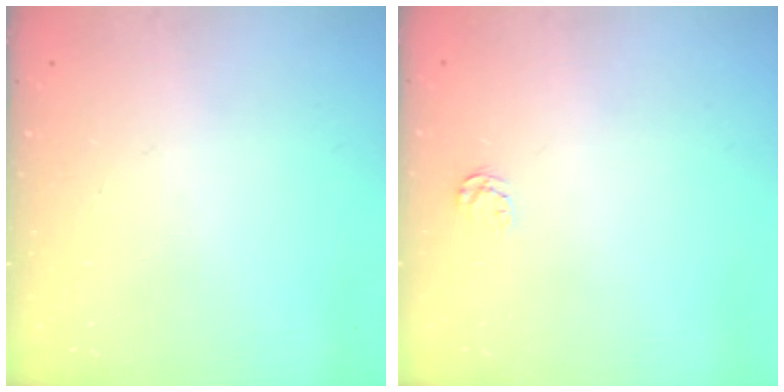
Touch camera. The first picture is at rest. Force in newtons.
{"total": 2.5, "press": 2.5, "slide": 0.4}